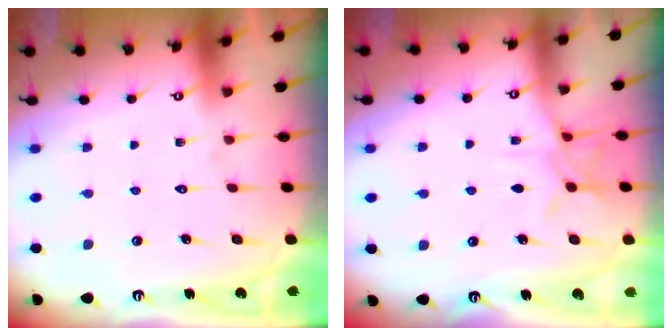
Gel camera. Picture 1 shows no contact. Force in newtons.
{"total": 7.1, "press": 7.1, "slide": 0.5}